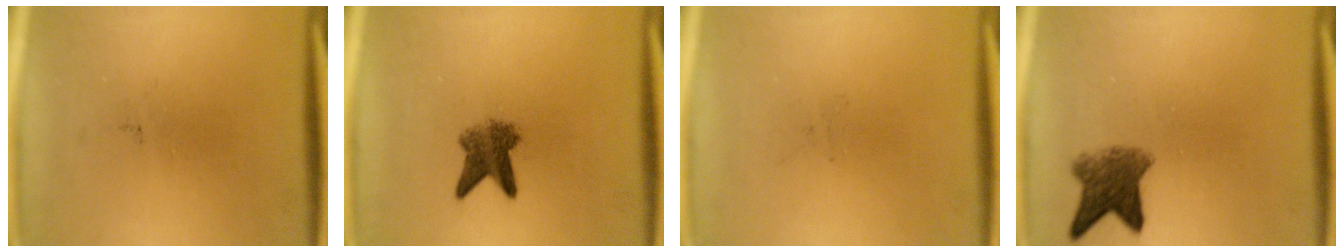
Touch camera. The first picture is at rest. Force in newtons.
{"total": 4.7}
{"total": 0.0}
{"total": 5.3}